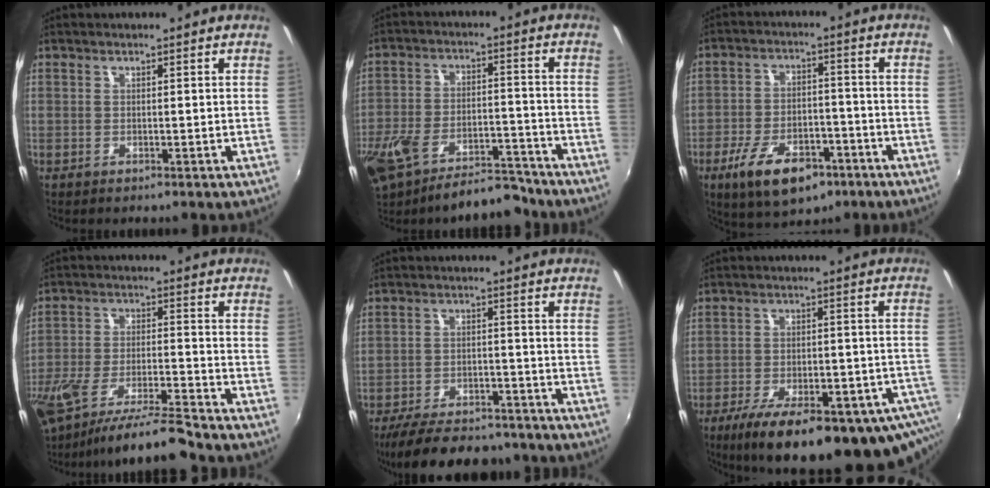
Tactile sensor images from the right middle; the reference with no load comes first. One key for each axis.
{"total": 16.6, "fx": -12.7, "fy": 6.5, "fz": 8.6, "tx": -0.197, "ty": -0.018, "tz": -0.197}
{"total": 13.3, "fx": -7.7, "fy": 6.4, "fz": 8.7, "tx": -0.181, "ty": -0.009, "tz": -0.121}
{"total": 15.2, "fx": -12.9, "fy": 0.7, "fz": 7.9, "tx": -0.166, "ty": -0.033, "tz": -0.225}
{"total": 18.5, "fx": -15.5, "fy": 6.1, "fz": 8.0, "tx": -0.168, "ty": -0.008, "tz": -0.218}
{"total": 26.7, "fx": -18.3, "fy": 8.8, "fz": 17.3, "tx": -0.265, "ty": -0.044, "tz": -0.237}